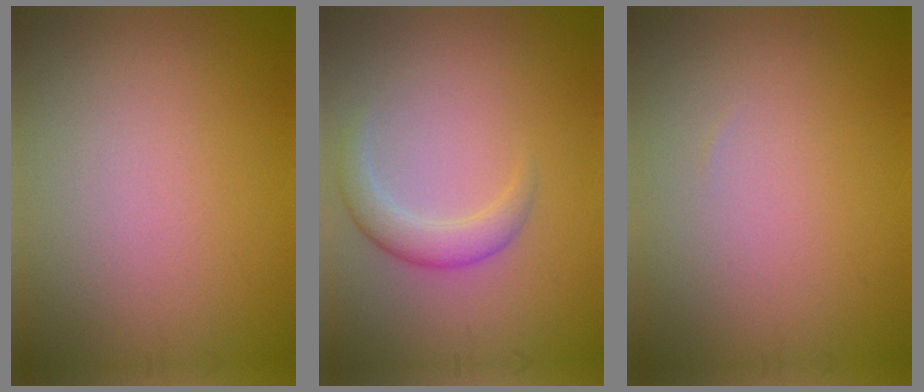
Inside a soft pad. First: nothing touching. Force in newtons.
{"total": 2.4, "press": 2.4, "slide": 0.1}
{"total": 0.0}